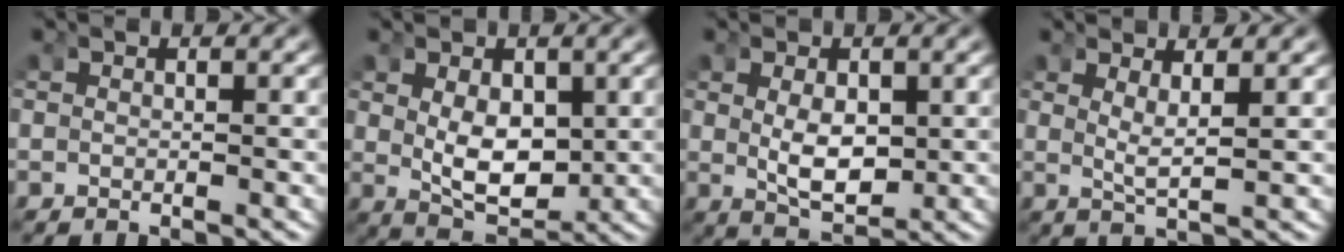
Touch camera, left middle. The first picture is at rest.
{"total": 4.7, "force": [0.1, 2.8, 3.8], "torque": [-0.067, -0.029, 0.016]}
{"total": 3.9, "force": [-0.1, 2.0, 3.3], "torque": [-0.061, -0.024, 0.012]}
{"total": 2.5, "force": [1.2, 0.3, 2.2], "torque": [-0.048, -0.015, 0.028]}